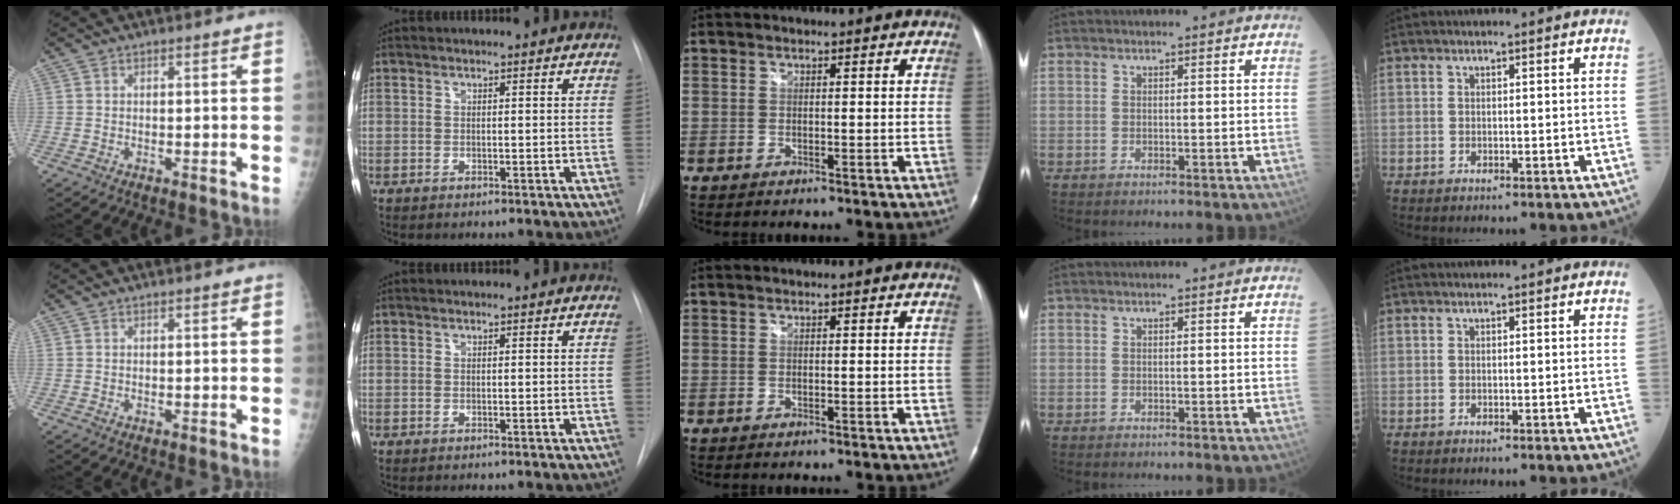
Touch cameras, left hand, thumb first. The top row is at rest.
{}